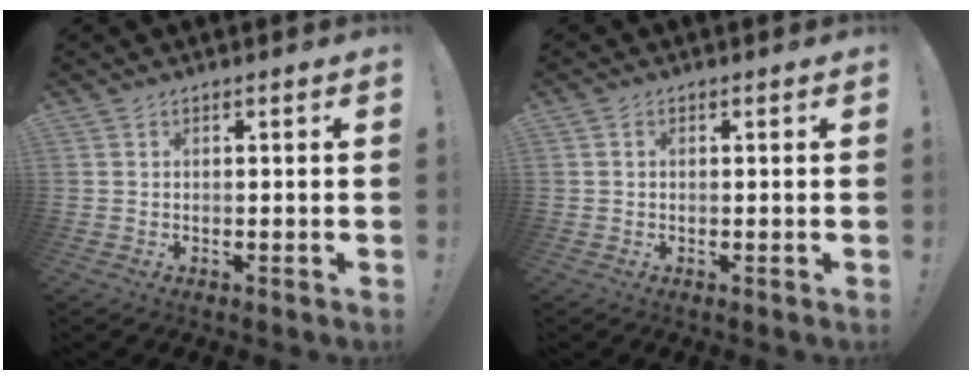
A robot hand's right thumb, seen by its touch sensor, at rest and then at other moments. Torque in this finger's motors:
{"motor_torque": [-0.05, 0.07, -0.03, -0.04, 0.04]}